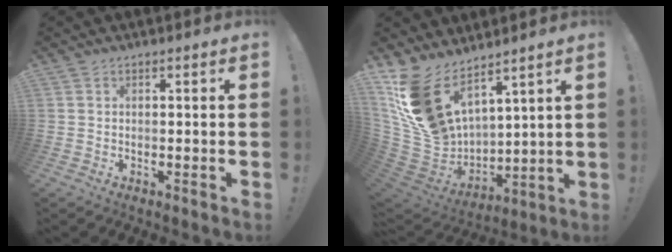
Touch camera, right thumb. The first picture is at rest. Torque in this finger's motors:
{"motor_torque": [2.03, 2.98, 1.41, 1.36, 0.17]}